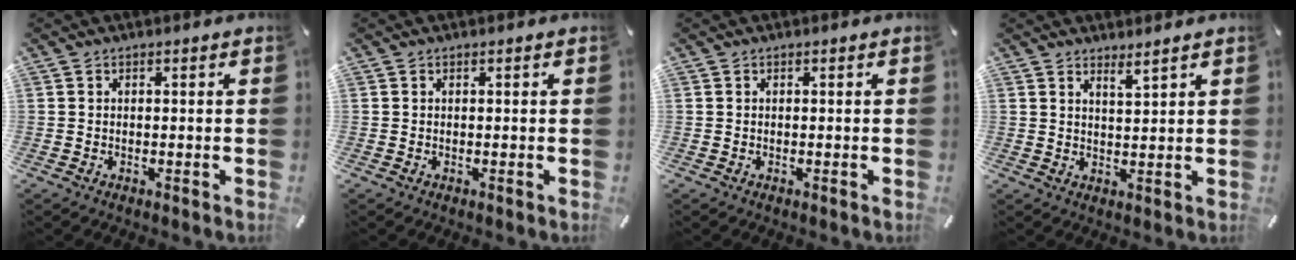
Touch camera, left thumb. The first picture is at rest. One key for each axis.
{"total": 0.0}
{"total": 0.0}
{"total": 2.9, "fx": 2.7, "fy": -0.2, "fz": 1.0, "tx": -0.024, "ty": -0.015, "tz": 0.050}